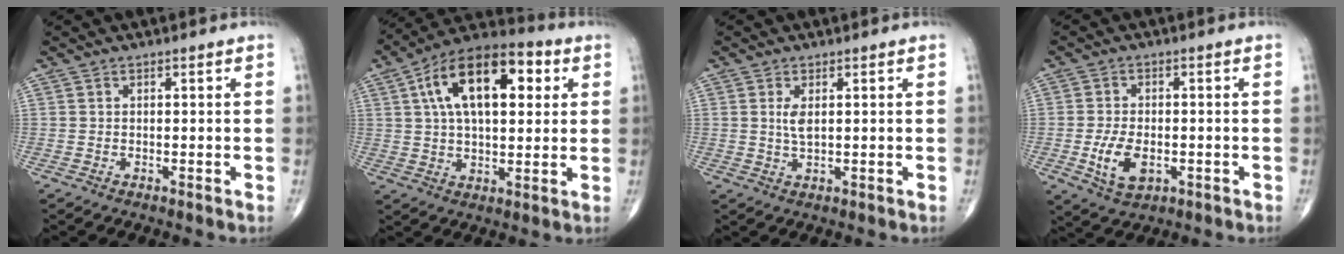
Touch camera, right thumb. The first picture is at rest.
{"total": 19.2, "force": [5.6, 9.8, 15.6], "torque": [-0.235, 0.015, 0.081]}
{"total": 2.7, "force": [0.7, 1.1, 2.4], "torque": [-0.049, -0.005, 0.017]}
{"total": 7.2, "force": [-1.9, 4.1, 5.6], "torque": [-0.102, -0.001, -0.026]}